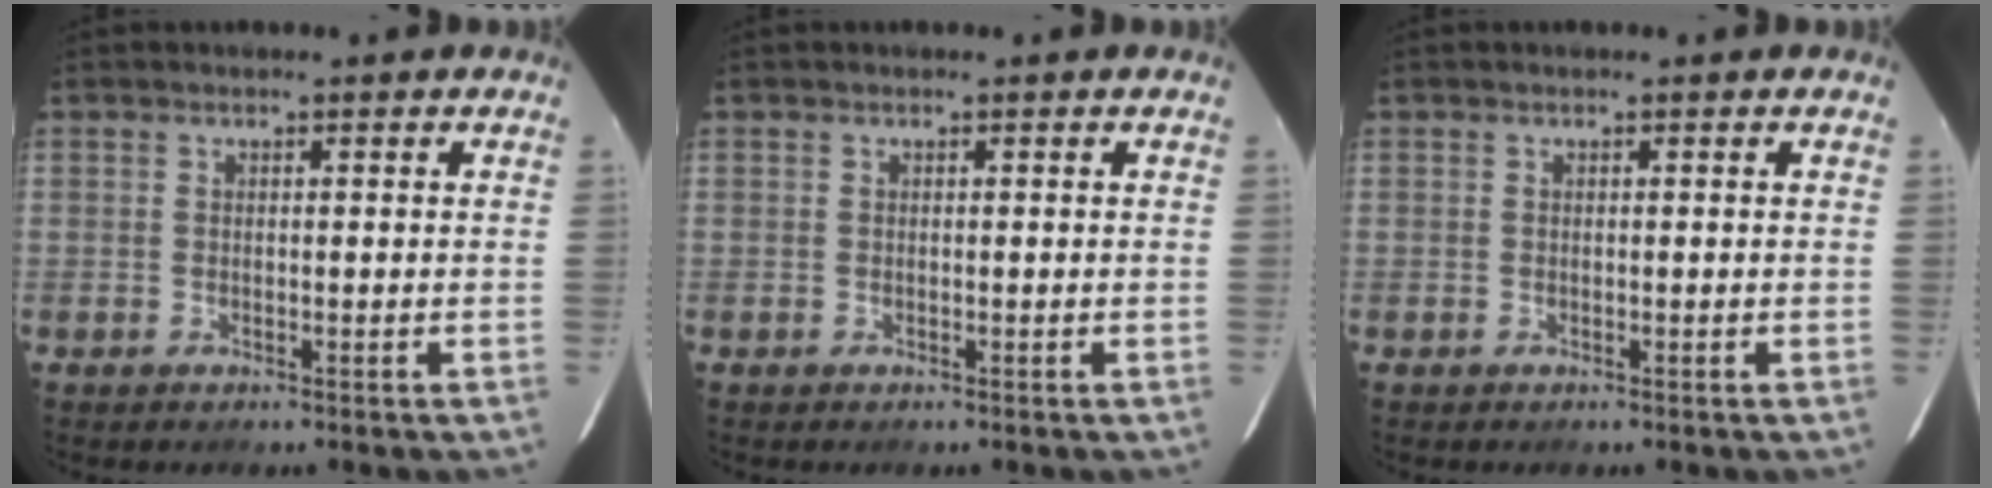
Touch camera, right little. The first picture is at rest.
{"total": 0.0}
{"total": 0.0}